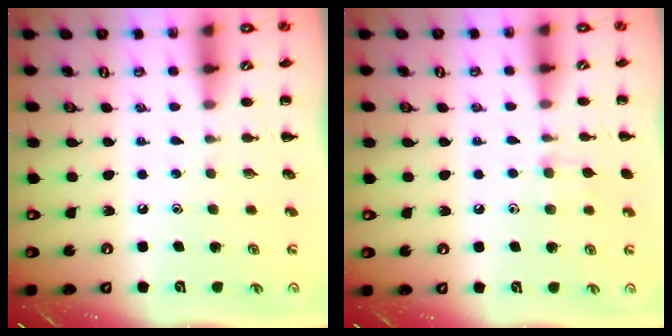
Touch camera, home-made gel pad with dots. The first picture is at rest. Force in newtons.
{"total": 6.0, "press": 5.6, "slide": 2.0}